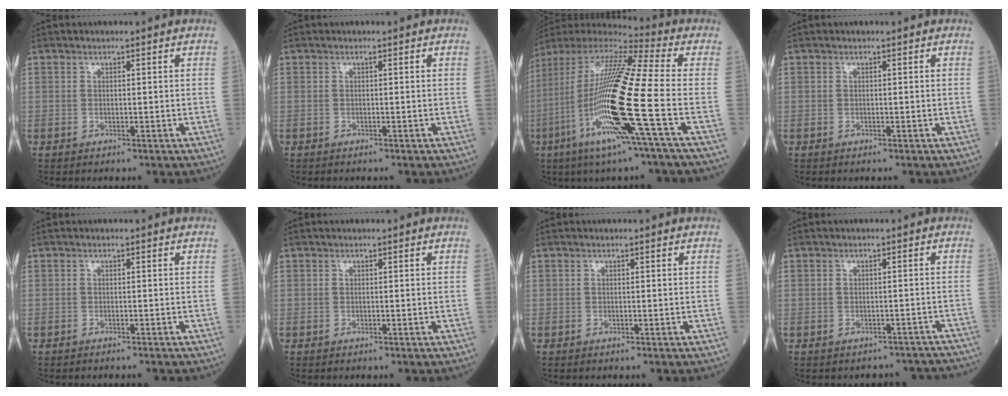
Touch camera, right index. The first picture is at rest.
{"total": 0.7, "force": [-0.1, 0.5, 0.6], "torque": [-0.020, 0.001, -0.003]}
{"total": 24.5, "force": [-6.2, 0.9, 23.7], "torque": [-0.505, -0.043, -0.135]}
{"total": 0.0}
{"total": 2.2, "force": [-1.8, 0.8, 0.9], "torque": [-0.021, -0.005, -0.021]}
{"total": 0.0}
{"total": 0.0}
{"total": 9.4, "force": [-8.2, 4.3, 1.9], "torque": [-0.025, 0.035, -0.085]}